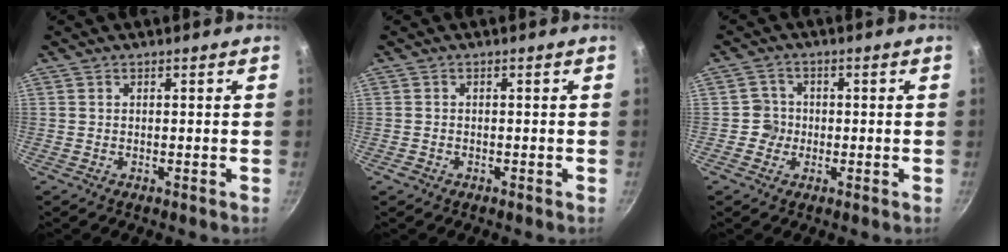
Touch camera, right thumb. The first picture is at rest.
{"total": 1.0, "force": [-0.6, 0.8, 0.3], "torque": [-0.008, 0.002, -0.013]}
{"total": 3.3, "force": [-0.7, 3.2, 0.3], "torque": [0.018, 0.012, -0.017]}